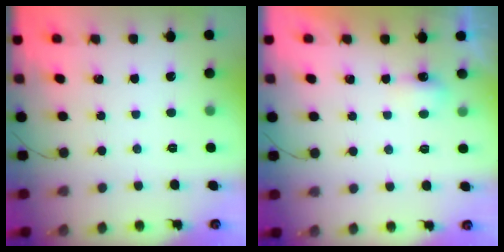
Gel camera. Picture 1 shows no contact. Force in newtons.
{"total": 3.5, "press": 3.4, "slide": 0.7}